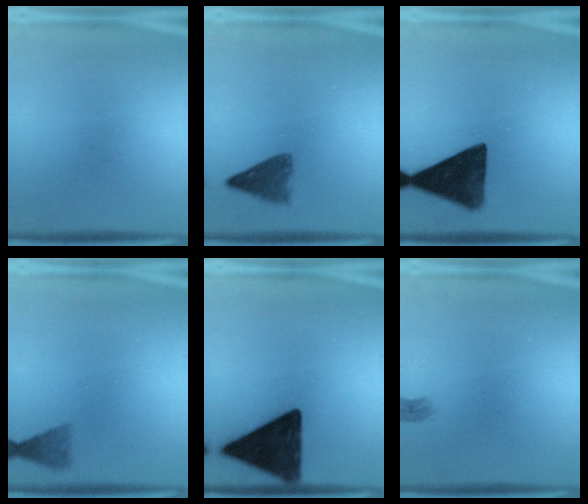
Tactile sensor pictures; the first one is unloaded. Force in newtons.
{"total": 4.3}
{"total": 13.4}
{"total": 2.5}
{"total": 16.1}
{"total": 1.0}